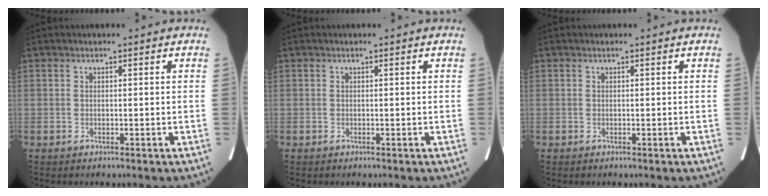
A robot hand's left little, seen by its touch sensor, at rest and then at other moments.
{"total": 0.0}
{"total": 0.0}